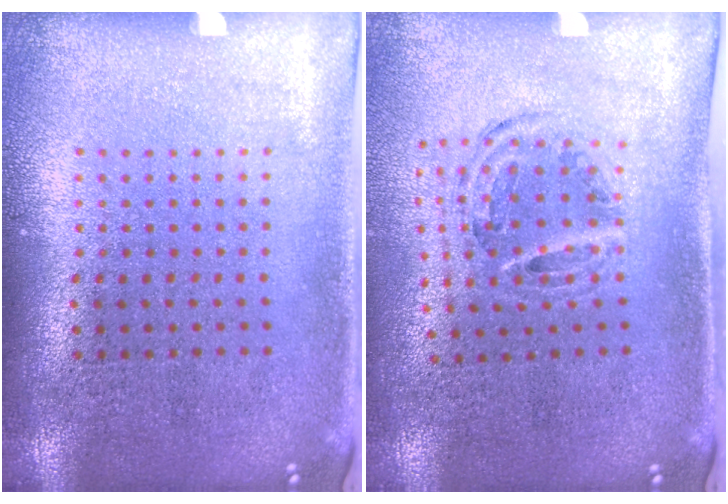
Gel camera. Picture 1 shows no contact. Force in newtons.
{"total": 1.0, "press": 0.9, "slide": 0.1}